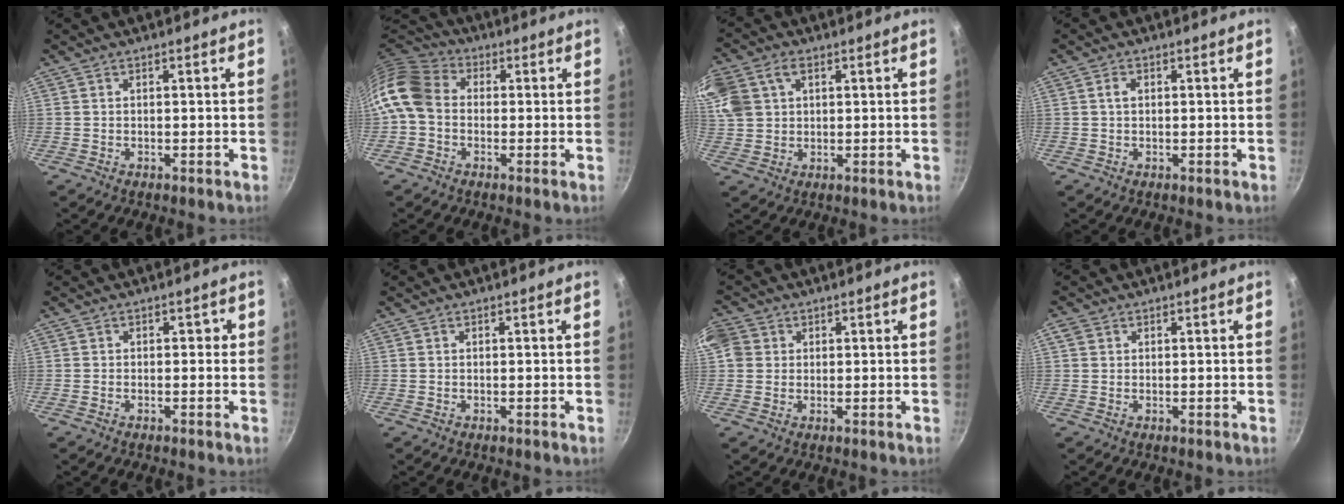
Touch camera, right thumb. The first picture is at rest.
{"total": 11.0, "force": [-1.1, 8.7, 6.6], "torque": [-0.113, 0.028, -0.045]}
{"total": 17.6, "force": [6.5, 13.1, 9.8], "torque": [-0.253, 0.052, 0.130]}
{"total": 1.6, "force": [0.3, 1.1, 1.1], "torque": [-0.018, 0.005, 0.004]}
{"total": 1.2, "force": [-0.3, 1.0, 0.6], "torque": [-0.003, 0.005, -0.006]}
{"total": 0.0}
{"total": 4.8, "force": [1.0, 4.4, 1.4], "torque": [-0.007, 0.002, 0.009]}
{"total": 1.6, "force": [0.5, 1.3, 0.7], "torque": [-0.012, 0.000, 0.008]}